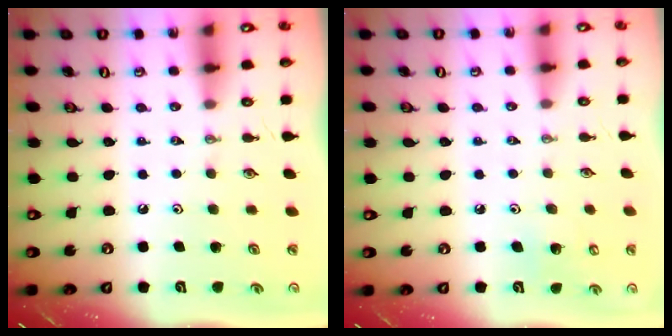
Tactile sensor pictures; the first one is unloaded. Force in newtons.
{"total": 5.5, "press": 5.5, "slide": 1.0}